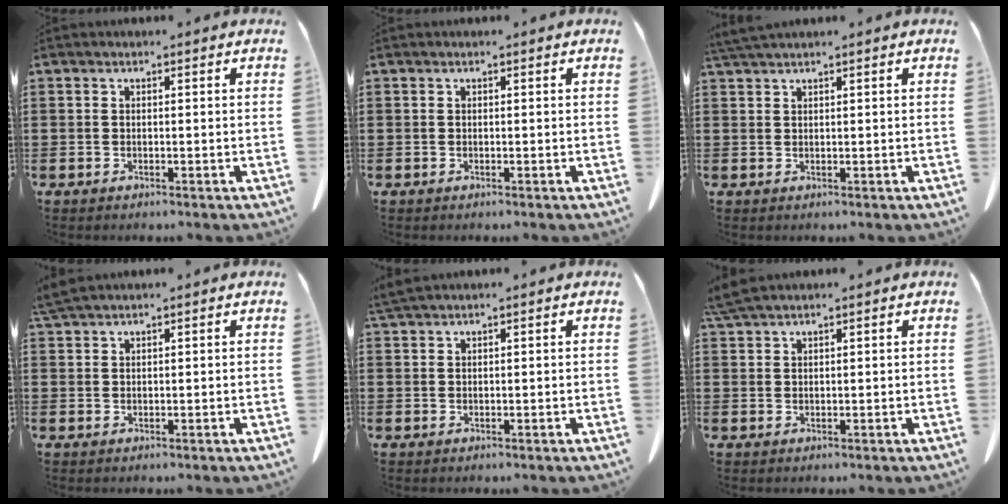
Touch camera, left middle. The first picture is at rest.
{"total": 0.0}
{"total": 1.8, "force": [1.6, -0.2, 0.8], "torque": [-0.019, -0.003, 0.032]}
{"total": 2.3, "force": [2.0, 0.1, 1.2], "torque": [-0.028, 0.000, 0.040]}
{"total": 1.9, "force": [1.7, 0.0, 0.8], "torque": [-0.020, -0.002, 0.034]}
{"total": 3.0, "force": [2.5, 0.2, 1.5], "torque": [-0.037, 0.000, 0.050]}